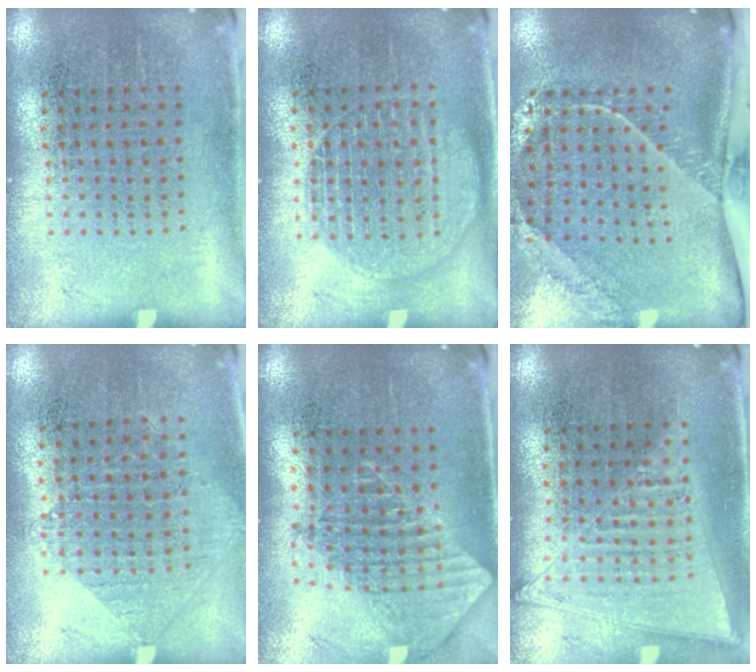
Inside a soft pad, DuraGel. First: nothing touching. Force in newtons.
{"total": 1.4, "press": 1.4, "slide": 0.2}
{"total": 2.5, "press": 1.7, "slide": 1.9}
{"total": 0.9, "press": 0.9, "slide": 0.3}
{"total": 1.9, "press": 1.5, "slide": 1.2}
{"total": 1.4, "press": 1.4, "slide": 0.1}